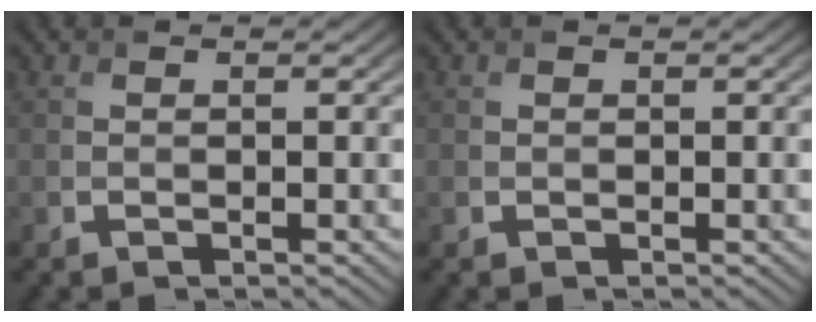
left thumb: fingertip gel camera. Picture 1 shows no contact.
{"total": 0.0}